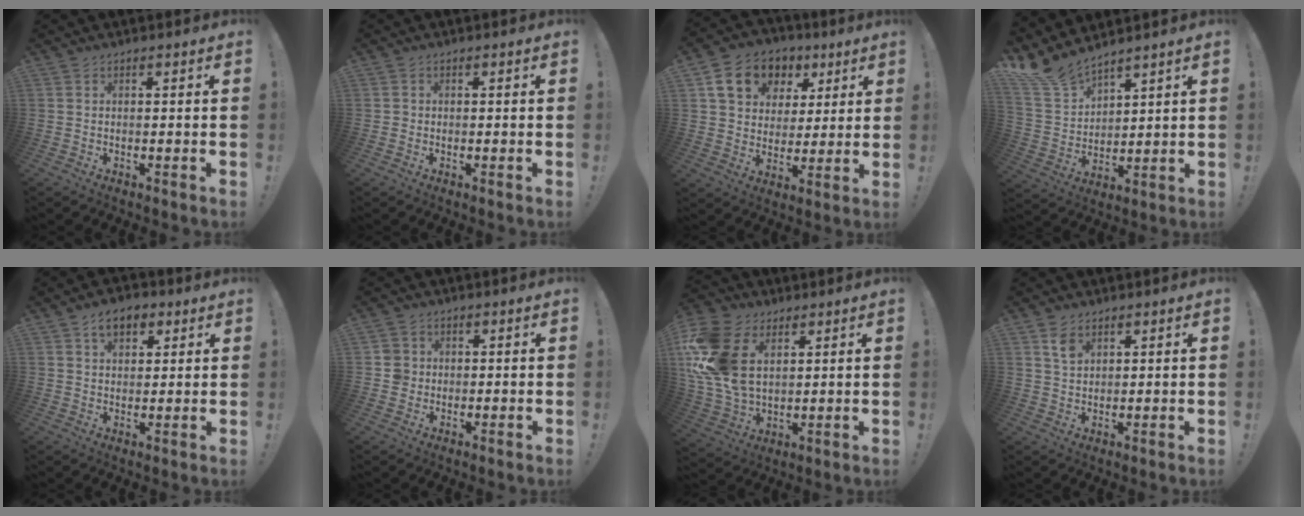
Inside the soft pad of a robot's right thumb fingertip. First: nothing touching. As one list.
[{"total": 1.0, "force": [-0.2, 1.0, 0.3], "torque": [-0.011, 0.005, -0.002]}, {"total": 14.8, "force": [6.8, 11.4, 6.5], "torque": [-0.100, -0.018, 0.138]}, {"total": 10.4, "force": [9.5, 3.3, 2.3], "torque": [-0.072, -0.070, 0.184]}, {"total": 7.2, "force": [3.6, 4.8, 4.0], "torque": [-0.054, -0.004, 0.064]}, {"total": 3.9, "force": [-0.1, 3.8, 0.9], "torque": [-0.012, 0.009, 0.000]}, {"total": 20.8, "force": [6.1, 14.2, 13.9], "torque": [-0.294, -0.022, 0.114]}, {"total": 4.6, "force": [2.8, 2.6, 2.6], "torque": [-0.033, -0.015, 0.049]}]